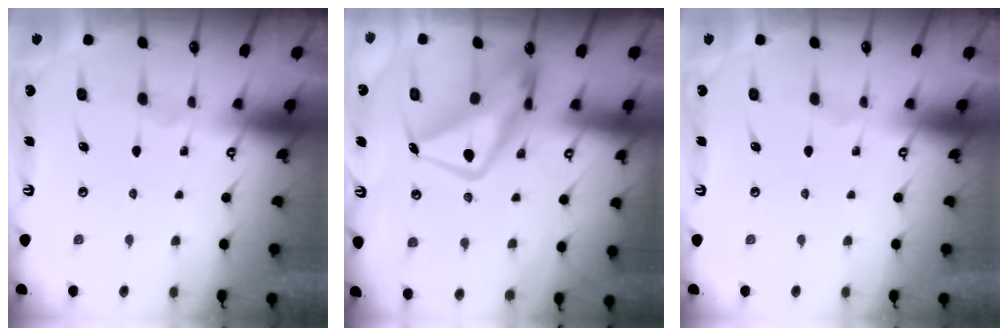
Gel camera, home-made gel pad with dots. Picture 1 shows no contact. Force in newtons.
{"total": 14.9, "press": 14.8, "slide": 1.7}
{"total": 0.0}